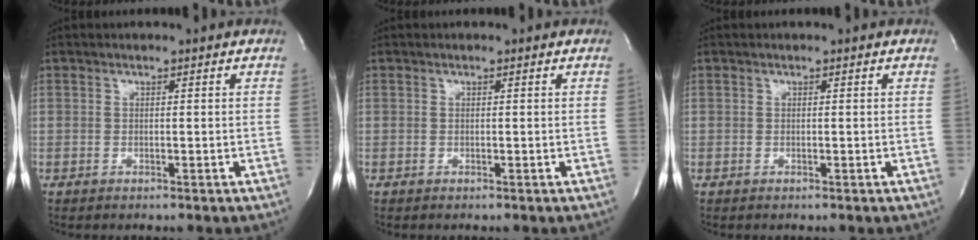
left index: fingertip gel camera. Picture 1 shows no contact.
{"total": 0.0}
{"total": 0.0}